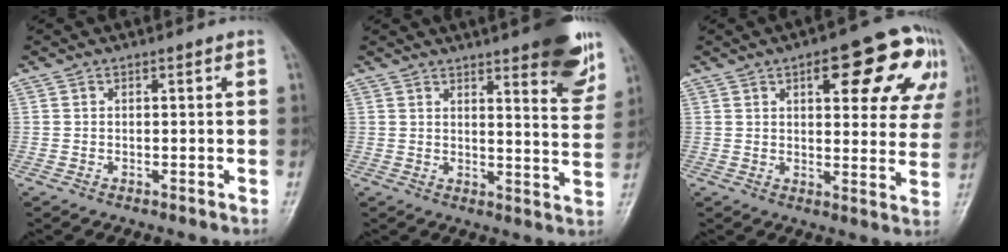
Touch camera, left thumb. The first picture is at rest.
{"total": 13.6, "force": [8.6, 3.4, 10.0], "torque": [-0.096, -0.045, 0.104]}
{"total": 17.2, "force": [7.3, 6.6, 14.1], "torque": [-0.136, -0.006, 0.085]}